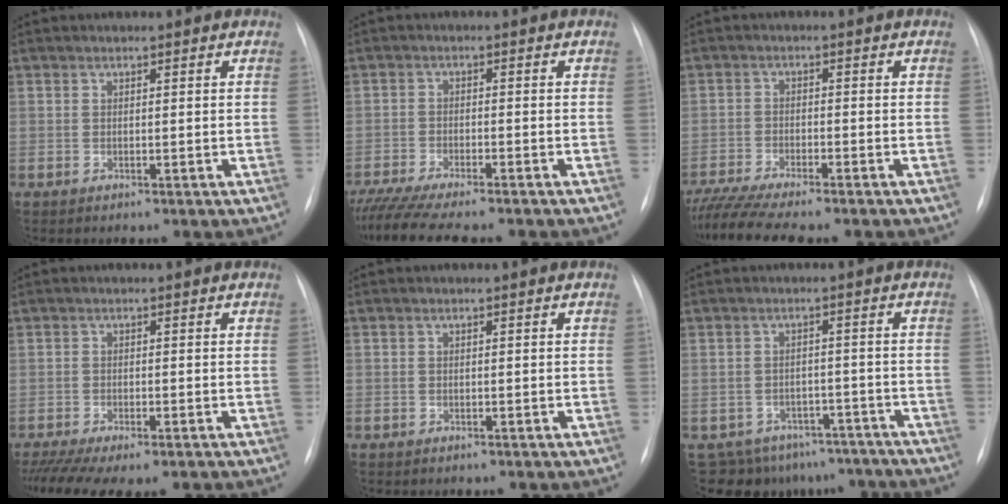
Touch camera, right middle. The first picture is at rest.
{"total": 11.7, "force": [-10.1, 0.9, 5.8], "torque": [-0.080, -0.019, -0.154]}
{"total": 9.6, "force": [-8.4, 0.3, 4.8], "torque": [-0.076, -0.016, -0.135]}
{"total": 11.4, "force": [-9.1, 2.9, 6.2], "torque": [-0.100, -0.008, -0.133]}
{"total": 1.3, "force": [-1.0, 0.8, 0.3], "torque": [-0.006, 0.001, -0.011]}
{"total": 12.8, "force": [-10.8, 6.6, 1.6], "torque": [-0.014, 0.023, -0.122]}